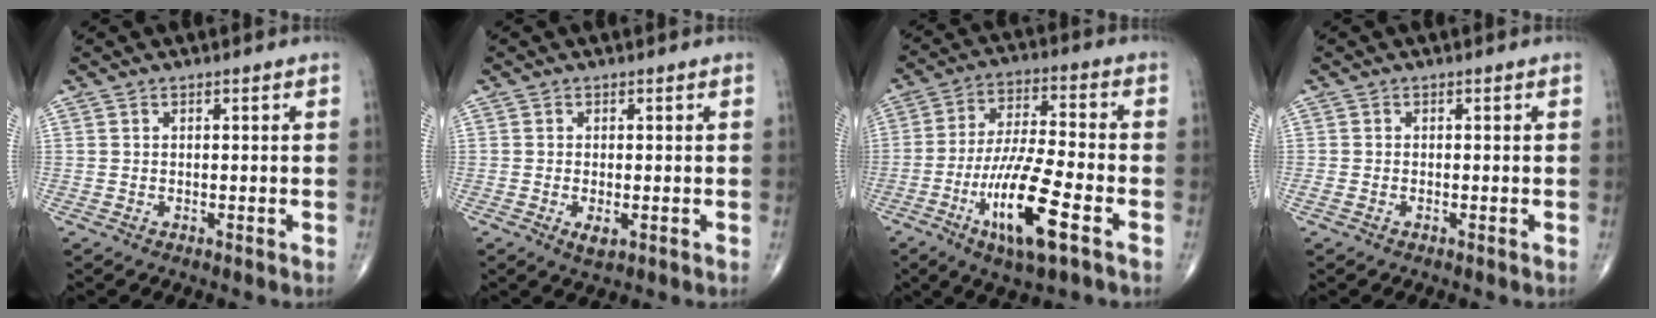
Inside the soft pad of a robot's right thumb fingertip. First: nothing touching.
{"total": 2.2, "force": [-0.6, 0.9, 1.9], "torque": [-0.033, -0.004, -0.010]}
{"total": 15.2, "force": [-6.4, 3.2, 13.4], "torque": [-0.260, 0.014, -0.115]}
{"total": 0.8, "force": [-0.3, 0.4, 0.5], "torque": [-0.018, -0.002, -0.008]}